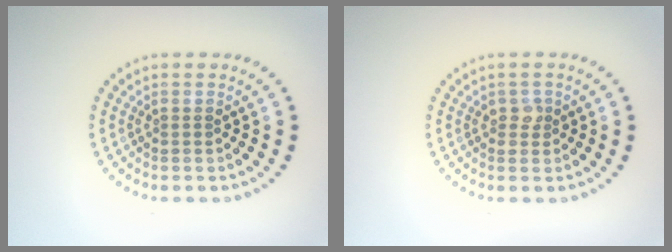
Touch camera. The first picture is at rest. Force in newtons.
{"total": 1.2, "press": 1.1, "slide": 0.4}